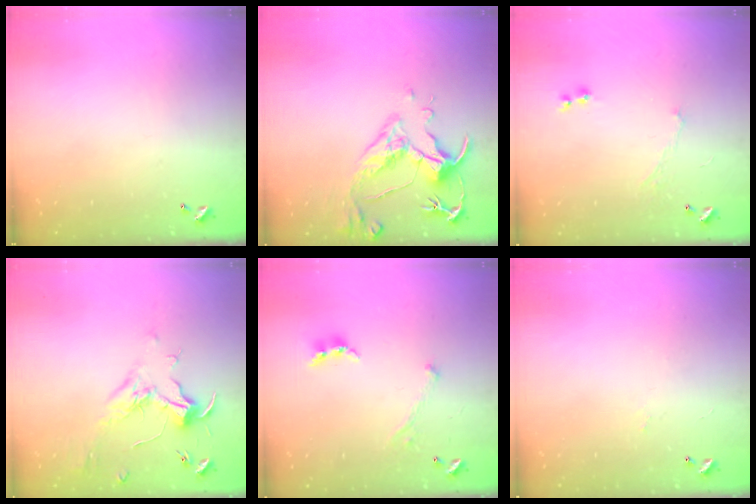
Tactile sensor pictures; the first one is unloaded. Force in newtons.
{"total": 5.0, "press": 4.8, "slide": 1.4}
{"total": 1.2, "press": 1.0, "slide": 0.8}
{"total": 2.0, "press": 1.9, "slide": 0.6}
{"total": 0.8, "press": 0.7, "slide": 0.4}
{"total": 3.2, "press": 3.2, "slide": 0.5}